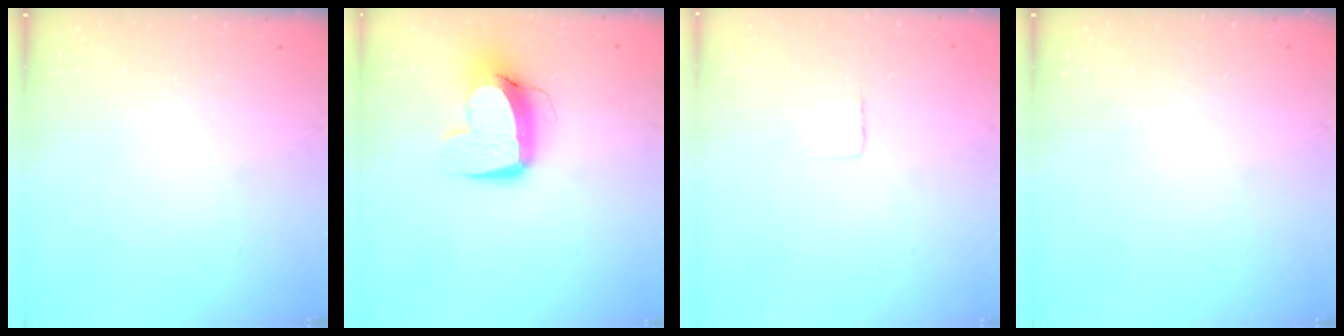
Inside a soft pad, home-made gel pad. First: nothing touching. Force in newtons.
{"total": 13.0, "press": 12.9, "slide": 1.7}
{"total": 2.3, "press": 2.3, "slide": 0.1}
{"total": 0.0}